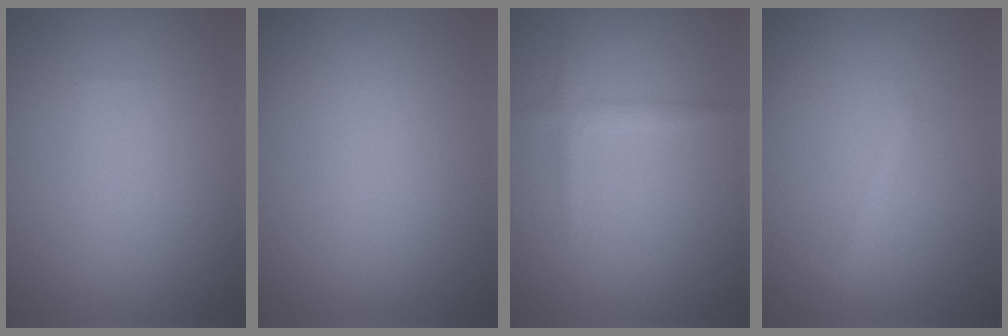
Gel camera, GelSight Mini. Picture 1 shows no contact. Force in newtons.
{"total": 0.0}
{"total": 1.3, "press": 1.3, "slide": 0.1}
{"total": 1.1, "press": 1.1, "slide": 0.1}